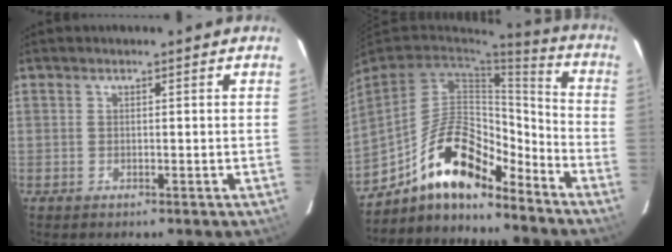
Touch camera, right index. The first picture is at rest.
{"total": 16.3, "force": [-12.2, 5.9, 9.2], "torque": [-0.176, 0.018, -0.211]}